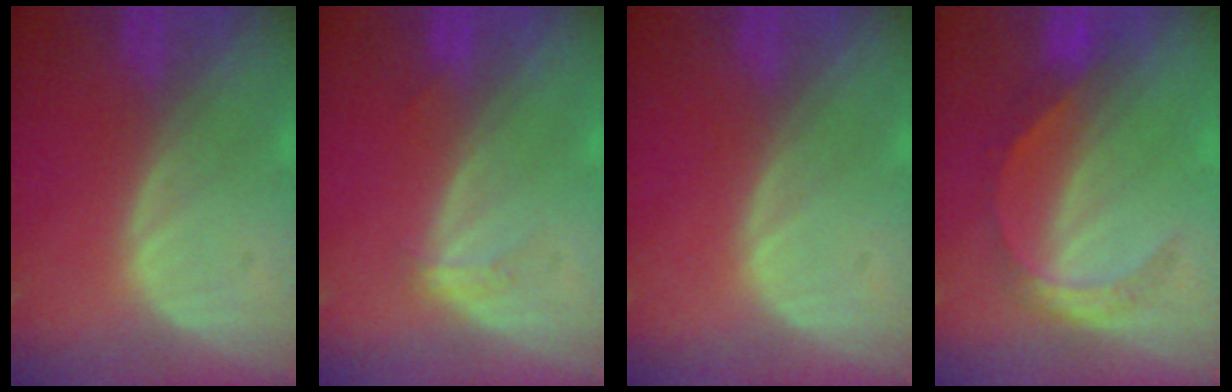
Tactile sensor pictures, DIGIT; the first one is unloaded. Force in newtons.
{"total": 1.5, "press": 1.4, "slide": 0.3}
{"total": 0.0}
{"total": 4.6, "press": 4.6, "slide": 0.2}